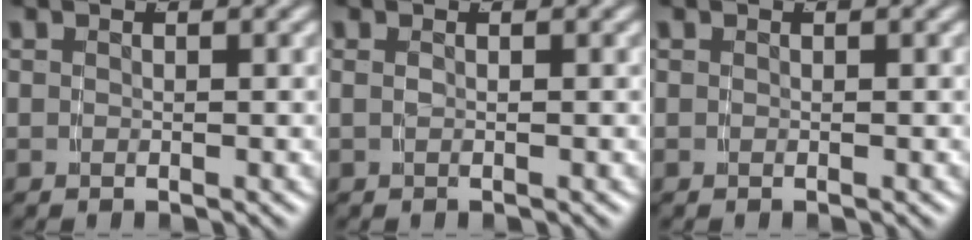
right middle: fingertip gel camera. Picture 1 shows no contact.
{"total": 0.7, "force": [0.0, -0.3, 0.6], "torque": [-0.011, -0.001, 0.003]}
{"total": 0.0}